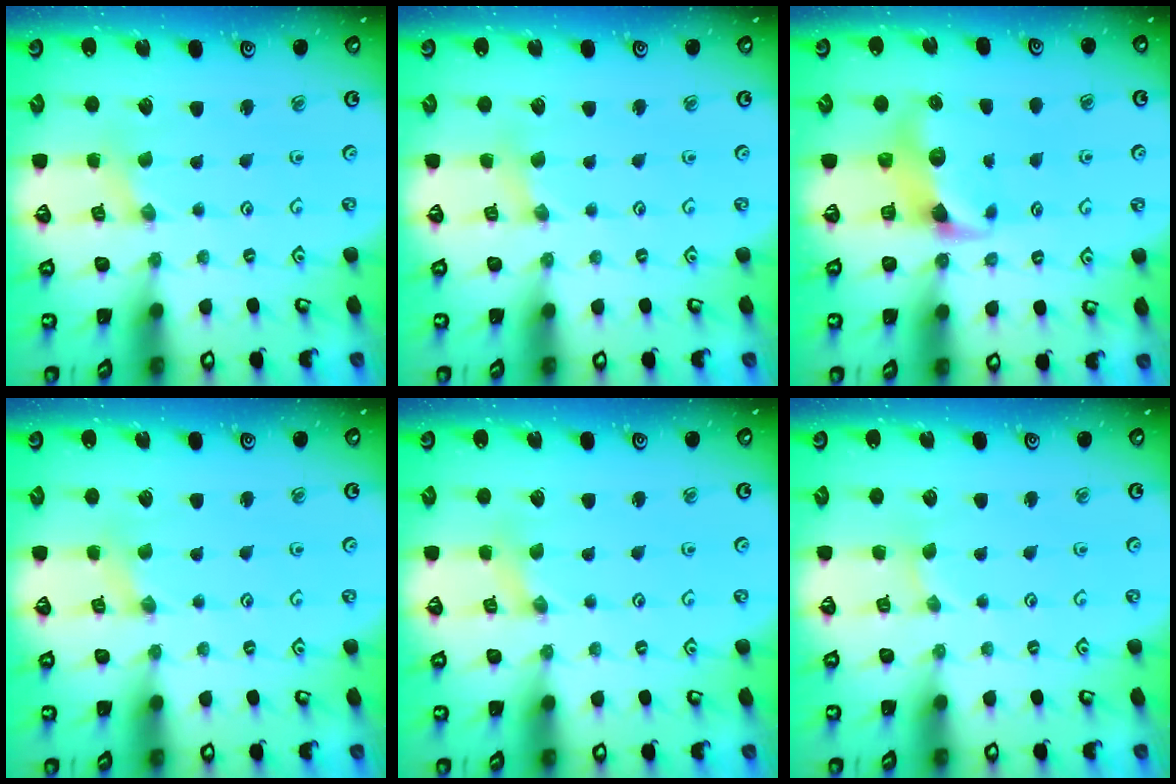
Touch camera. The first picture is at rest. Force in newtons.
{"total": 2.1, "press": 2.0, "slide": 0.3}
{"total": 7.3, "press": 7.2, "slide": 0.7}
{"total": 0.6, "press": 0.6, "slide": 0.1}
{"total": 0.0}
{"total": 0.0}